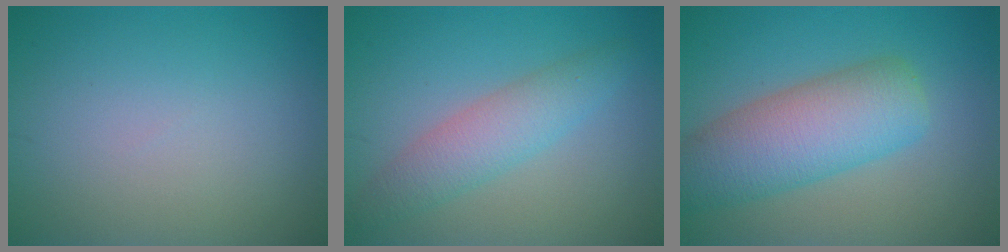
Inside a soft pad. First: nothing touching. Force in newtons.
{"total": 3.7, "press": 3.7, "slide": 0.1}
{"total": 7.5, "press": 7.5, "slide": 0.2}